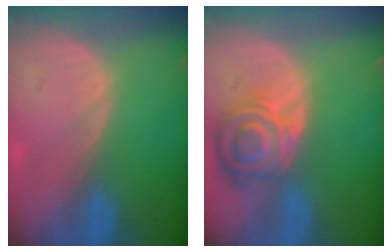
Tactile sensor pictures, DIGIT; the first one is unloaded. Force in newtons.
{"total": 8.4, "press": 7.4, "slide": 4.0}